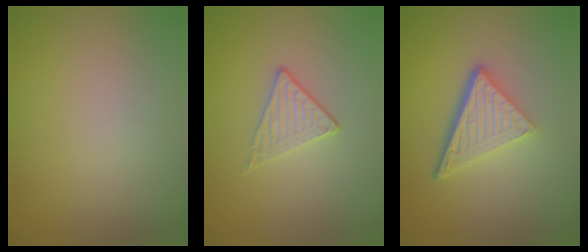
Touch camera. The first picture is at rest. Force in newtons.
{"total": 1.7, "press": 1.4, "slide": 1.0}
{"total": 5.3, "press": 3.6, "slide": 3.9}